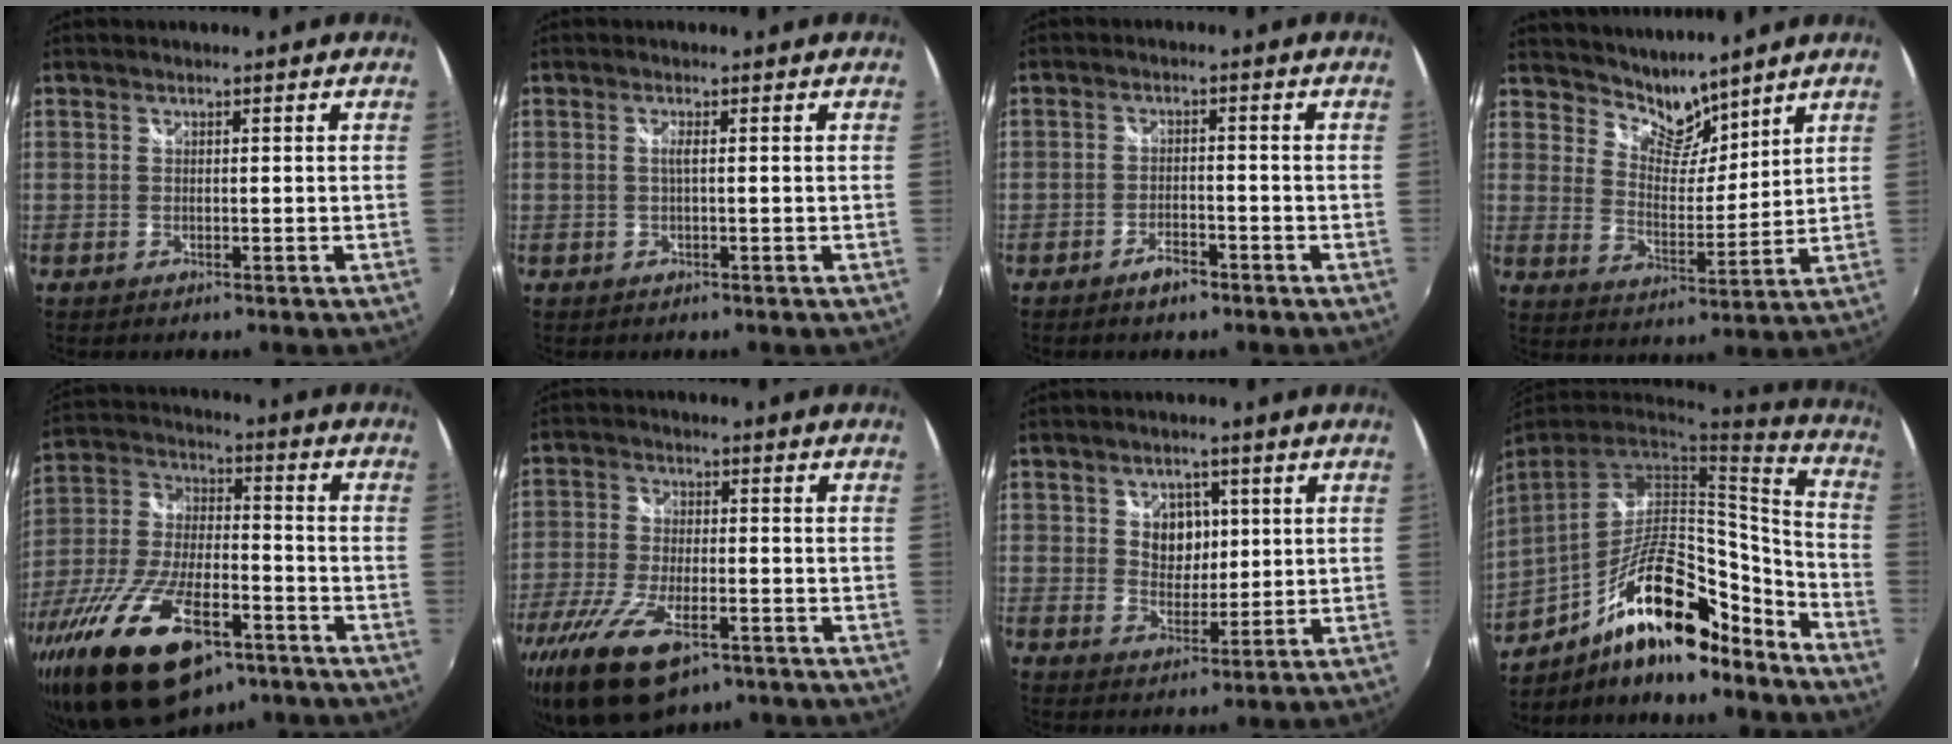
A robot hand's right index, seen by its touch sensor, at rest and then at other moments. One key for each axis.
{"total": 1.0, "fx": 0.0, "fy": -0.3, "fz": 1.0, "tx": -0.018, "ty": -0.001, "tz": -0.001}
{"total": 3.3, "fx": -2.5, "fy": 1.2, "fz": 1.9, "tx": -0.045, "ty": 0.002, "tz": -0.041}
{"total": 7.4, "fx": 6.7, "fy": 2.7, "fz": 1.6, "tx": -0.018, "ty": -0.007, "tz": 0.123}
{"total": 24.2, "fx": -14.4, "fy": 9.9, "fz": 16.8, "tx": -0.343, "ty": -0.043, "tz": -0.245}
{"total": 14.4, "fx": -8.8, "fy": 5.9, "fz": 9.7, "tx": -0.219, "ty": -0.041, "tz": -0.163}
{"total": 6.0, "fx": 1.5, "fy": 4.8, "fz": 3.3, "tx": -0.049, "ty": 0.006, "tz": 0.031}
{"total": 22.0, "fx": -13.8, "fy": 7.7, "fz": 15.2, "tx": -0.249, "ty": 0.003, "tz": -0.219}